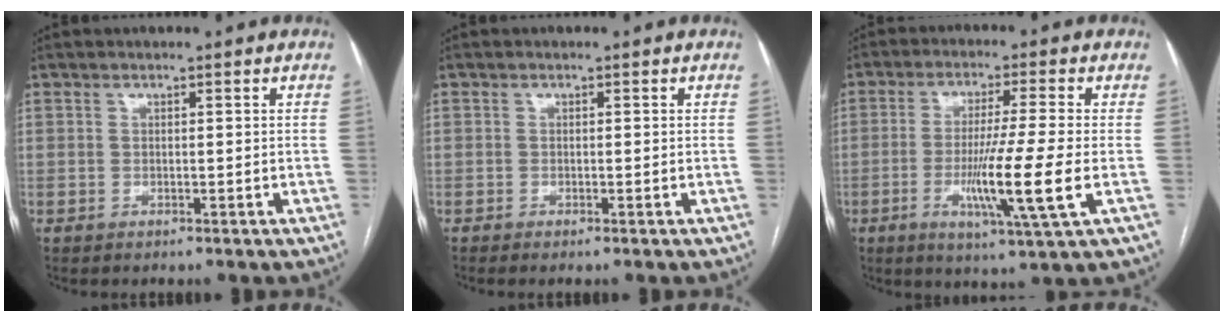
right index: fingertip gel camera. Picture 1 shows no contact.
{"total": 0.7, "force": [-0.4, -0.1, 0.5], "torque": [-0.011, -0.001, -0.008]}
{"total": 11.3, "force": [-2.7, -1.1, 10.9], "torque": [-0.199, -0.028, -0.052]}